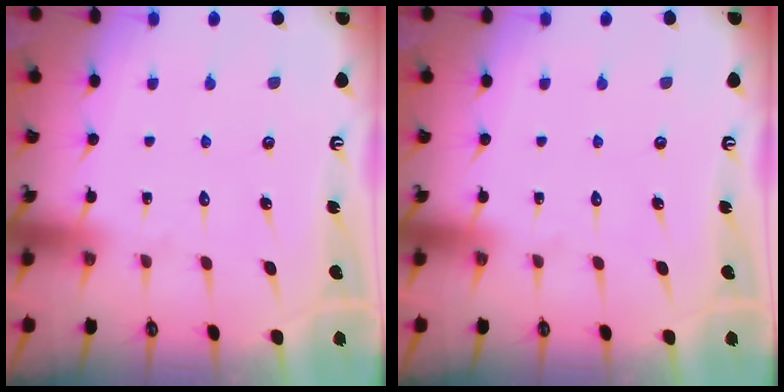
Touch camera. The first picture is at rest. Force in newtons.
{"total": 0.0}